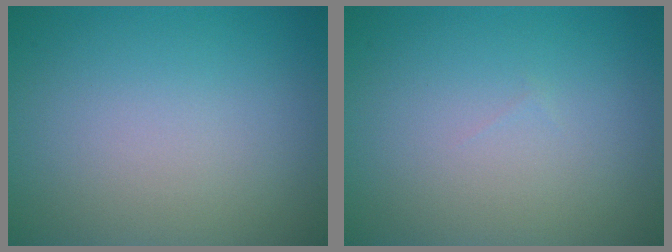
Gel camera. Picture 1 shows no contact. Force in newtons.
{"total": 0.0}